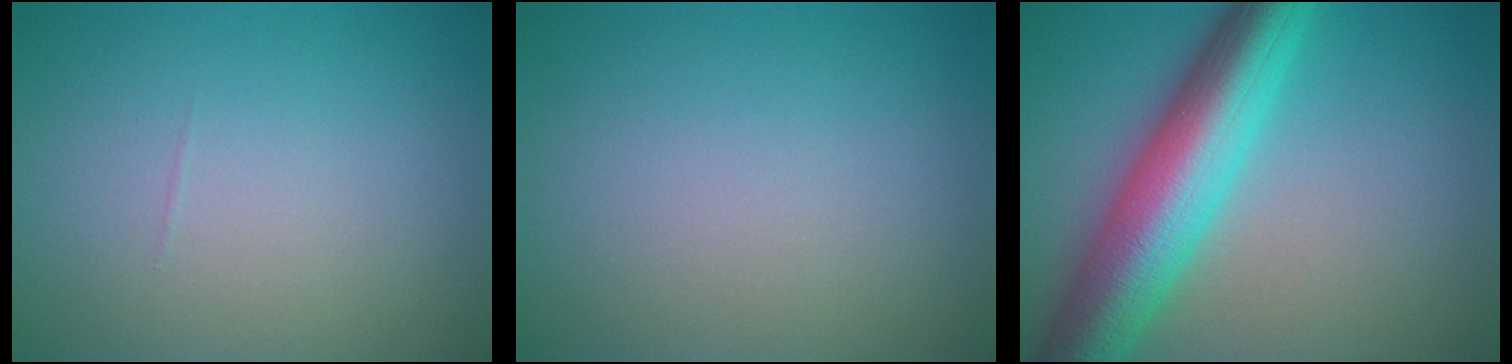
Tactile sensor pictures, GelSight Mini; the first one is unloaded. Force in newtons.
{"total": 0.0}
{"total": 10.2, "press": 10.2, "slide": 0.3}